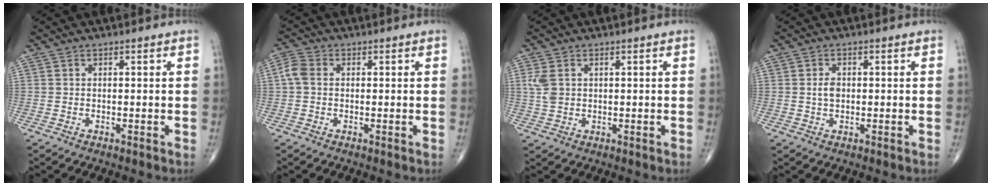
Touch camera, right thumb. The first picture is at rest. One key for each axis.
{"total": 3.5, "fx": 0.1, "fy": 2.6, "fz": 2.3, "tx": -0.053, "ty": 0.011, "tz": -0.005}
{"total": 3.7, "fx": 1.0, "fy": 2.6, "fz": 2.5, "tx": -0.057, "ty": 0.000, "tz": 0.023}
{"total": 3.2, "fx": 0.1, "fy": 2.0, "fz": 2.5, "tx": -0.047, "ty": 0.001, "tz": 0.002}